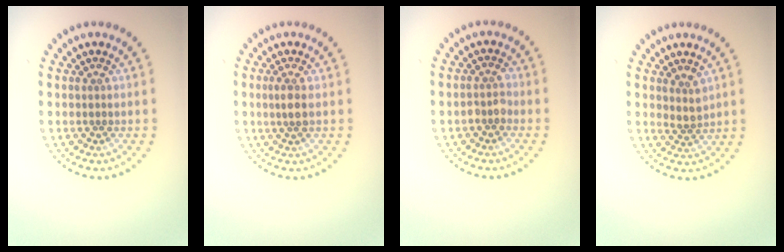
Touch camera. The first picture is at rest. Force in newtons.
{"total": 1.7, "press": 1.4, "slide": 0.8}
{"total": 1.5, "press": 1.3, "slide": 0.6}
{"total": 1.8, "press": 1.4, "slide": 1.1}